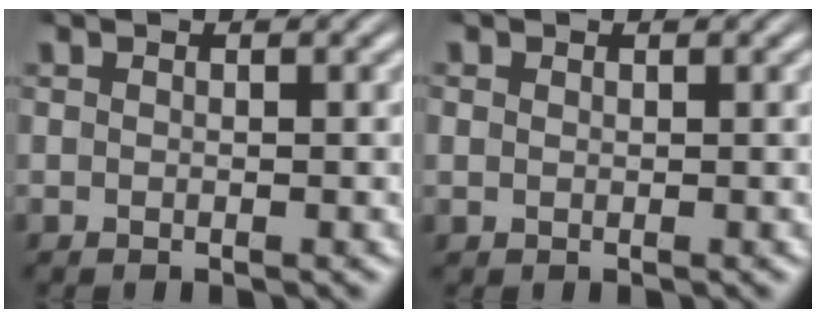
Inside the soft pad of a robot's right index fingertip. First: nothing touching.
{"total": 0.0}